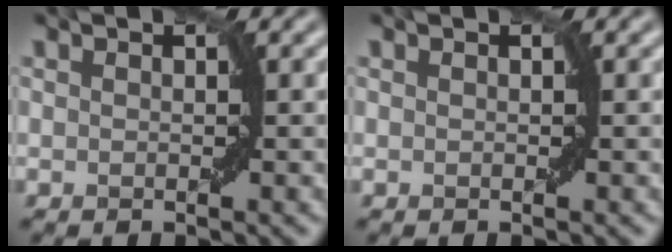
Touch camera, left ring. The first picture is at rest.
{"total": 0.0}